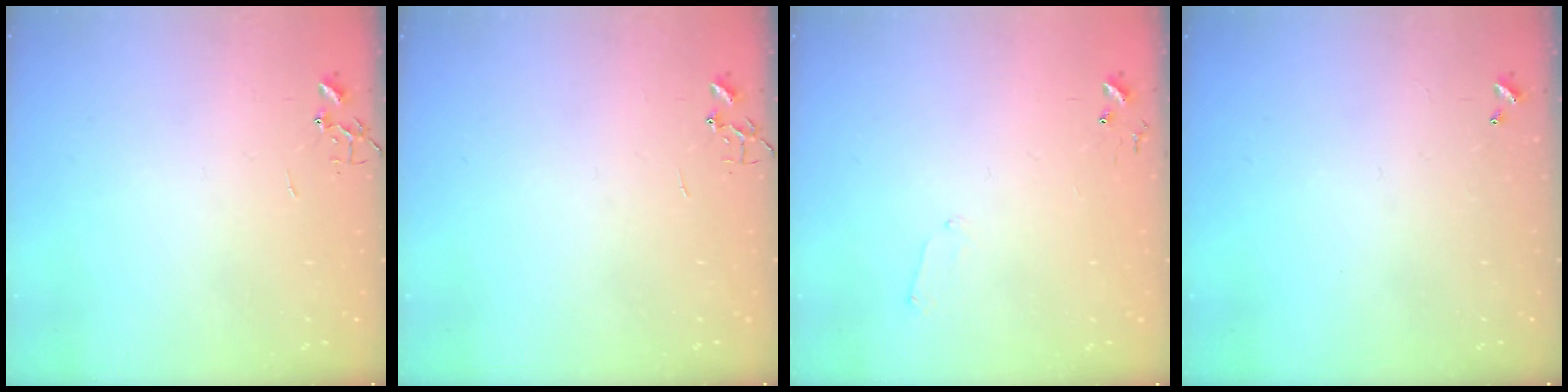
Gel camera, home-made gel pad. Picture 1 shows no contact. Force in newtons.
{"total": 0.0}
{"total": 5.1, "press": 5.0, "slide": 0.6}
{"total": 0.0}